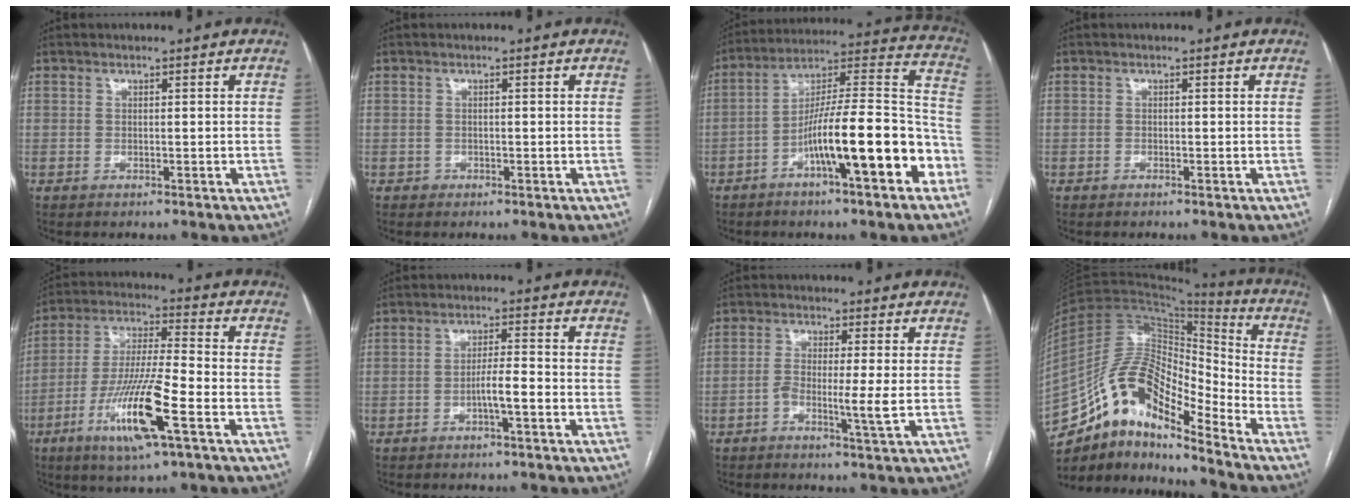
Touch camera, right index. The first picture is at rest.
{"total": 0.6, "force": [-0.3, 0.6, 0.1], "torque": [-0.001, 0.003, -0.005]}
{"total": 18.6, "force": [-7.6, 2.7, 16.7], "torque": [-0.256, 0.023, -0.119]}
{"total": 0.0}
{"total": 14.6, "force": [-6.1, 1.1, 13.2], "torque": [-0.263, -0.018, -0.111]}
{"total": 3.9, "force": [-1.6, 0.2, 3.6], "torque": [-0.060, 0.005, -0.028]}
{"total": 4.4, "force": [-1.1, -0.2, 4.3], "torque": [-0.079, -0.005, -0.021]}
{"total": 16.4, "force": [-11.9, 4.8, 10.3], "torque": [-0.187, 0.045, -0.210]}